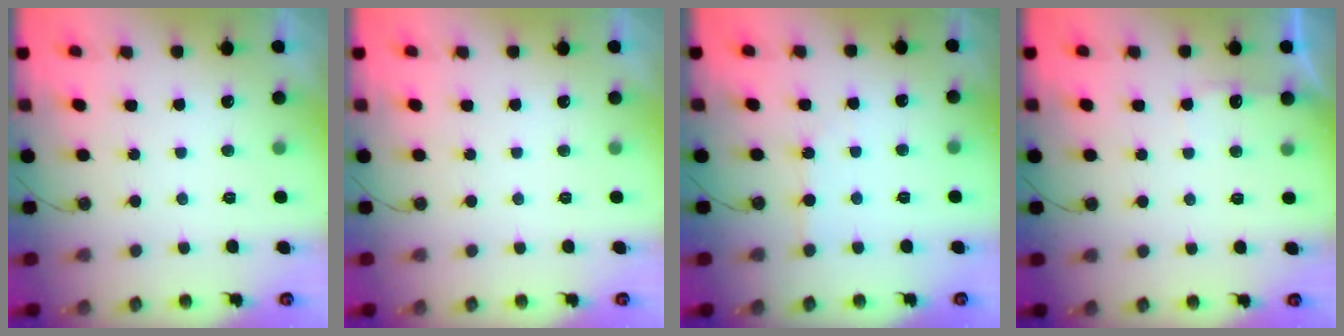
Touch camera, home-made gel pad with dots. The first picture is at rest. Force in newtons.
{"total": 0.0}
{"total": 2.5, "press": 2.5, "slide": 0.4}
{"total": 4.1, "press": 4.1, "slide": 0.7}